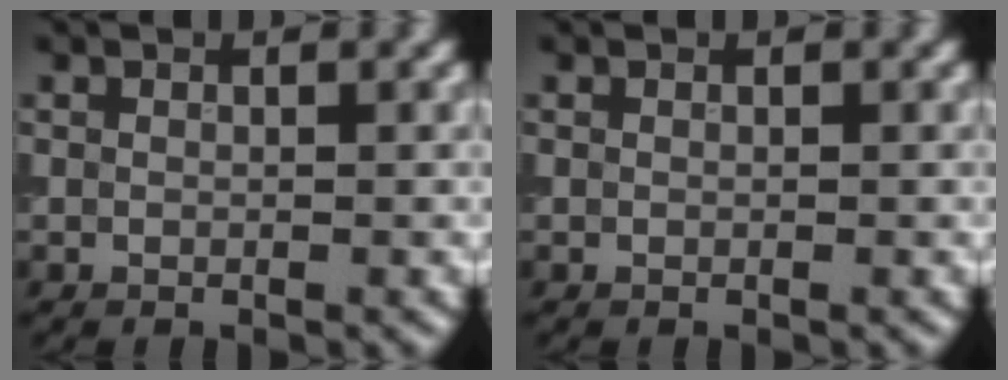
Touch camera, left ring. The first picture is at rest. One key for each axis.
{"total": 0.0}